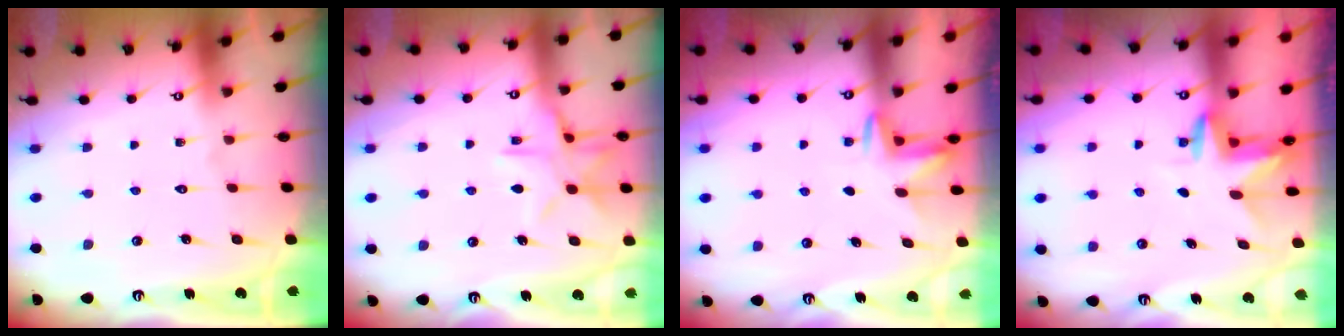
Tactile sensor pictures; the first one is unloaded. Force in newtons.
{"total": 11.2, "press": 11.2, "slide": 0.9}
{"total": 2.6, "press": 2.6, "slide": 0.4}
{"total": 3.2, "press": 3.2, "slide": 0.3}